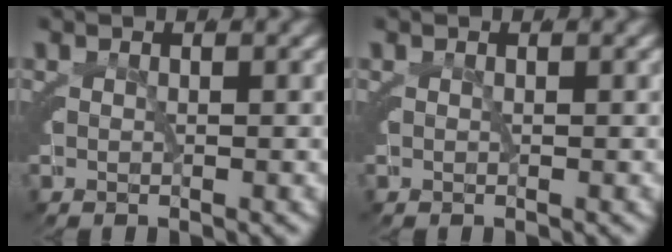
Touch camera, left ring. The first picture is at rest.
{"total": 0.0}